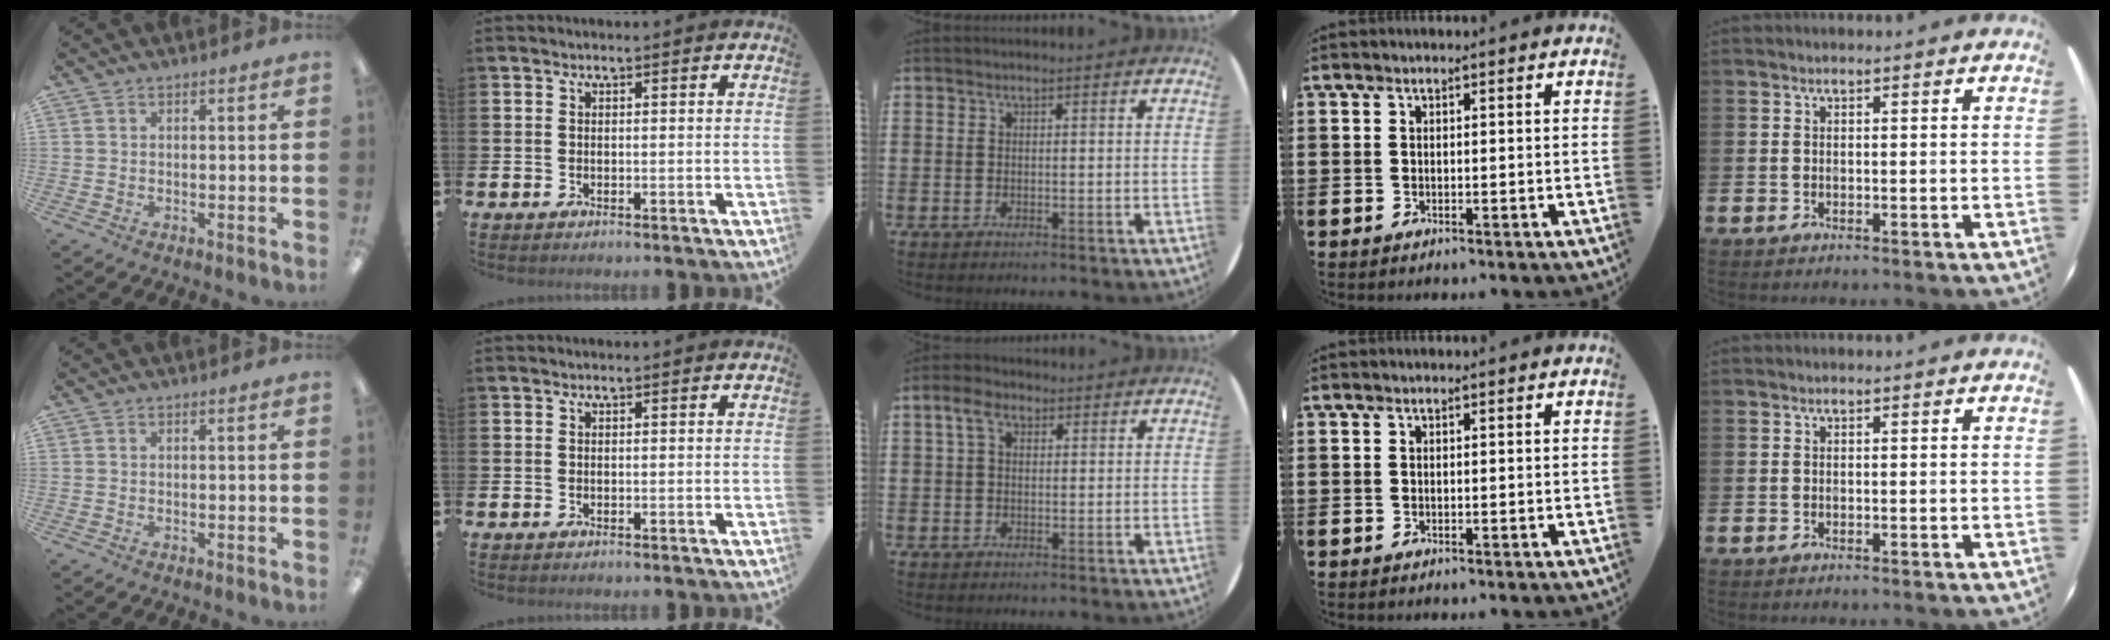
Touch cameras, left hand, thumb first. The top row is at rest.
{"middle": {"total": 3.2, "force": [1.7, 1.9, 1.9], "torque": [-0.034, 0.008, 0.029]}}